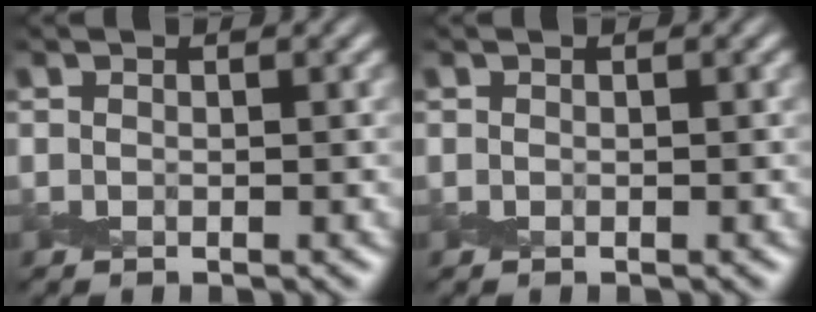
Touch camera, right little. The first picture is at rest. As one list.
[{"total": 0.0}]